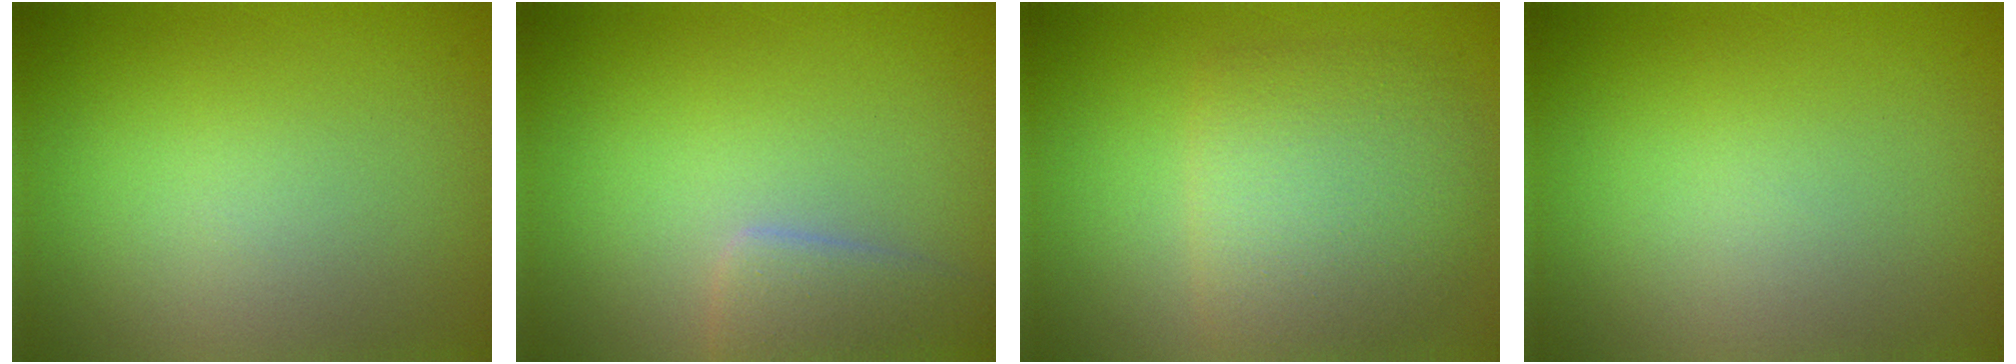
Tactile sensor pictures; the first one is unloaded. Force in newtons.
{"total": 2.9, "press": 2.9, "slide": 0.3}
{"total": 5.2, "press": 5.2, "slide": 0.1}
{"total": 0.0}